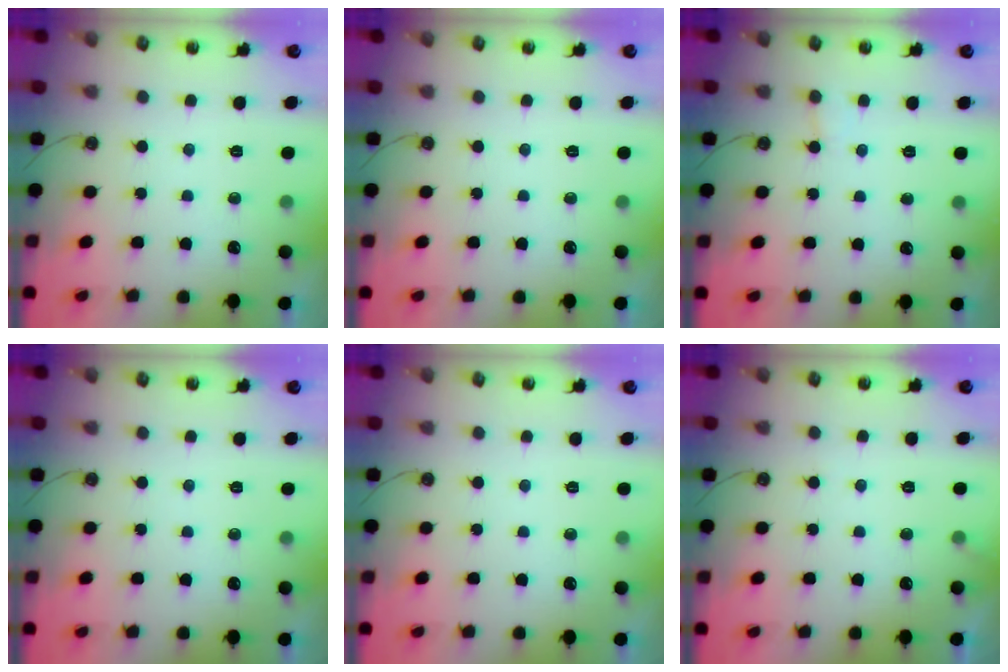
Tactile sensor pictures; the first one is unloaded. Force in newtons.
{"total": 0.0}
{"total": 3.4, "press": 3.4, "slide": 0.2}
{"total": 0.0}
{"total": 0.0}
{"total": 4.4, "press": 4.4, "slide": 0.2}